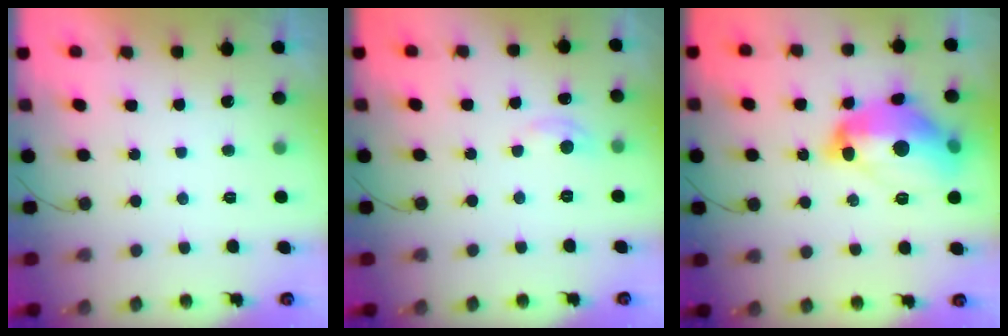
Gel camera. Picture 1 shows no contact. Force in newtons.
{"total": 4.3, "press": 4.3, "slide": 0.6}
{"total": 16.6, "press": 16.4, "slide": 2.0}